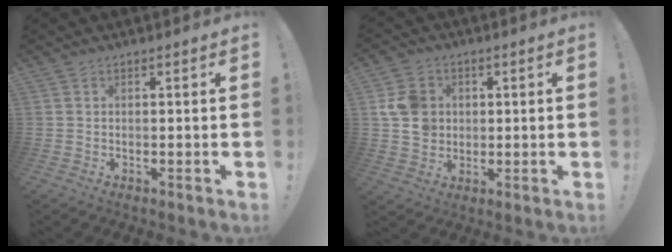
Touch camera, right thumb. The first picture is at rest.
{"total": 9.4, "force": [2.1, 8.3, 3.9], "torque": [-0.066, -0.004, 0.044]}